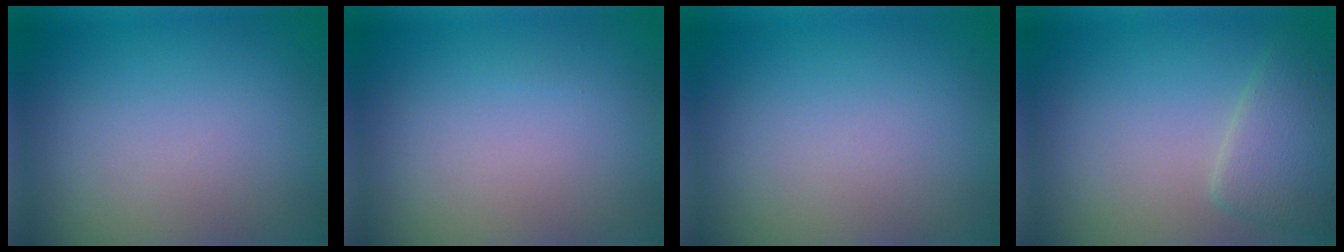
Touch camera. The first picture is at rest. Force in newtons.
{"total": 0.0}
{"total": 0.0}
{"total": 3.5, "press": 3.5, "slide": 0.1}